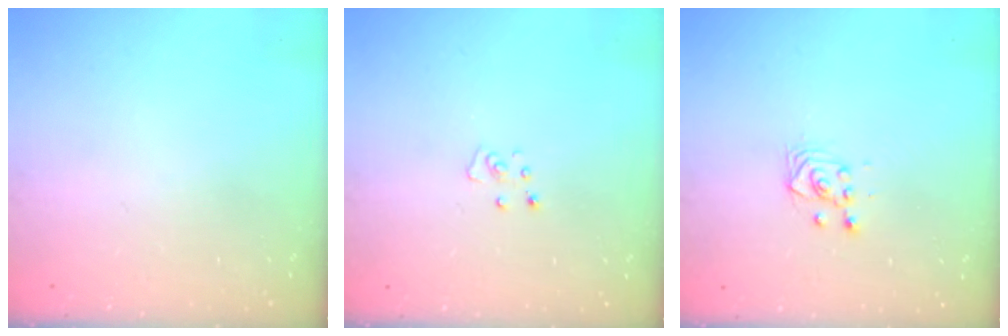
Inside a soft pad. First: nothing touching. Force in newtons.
{"total": 3.1, "press": 3.1, "slide": 0.2}
{"total": 2.9, "press": 2.9, "slide": 0.6}